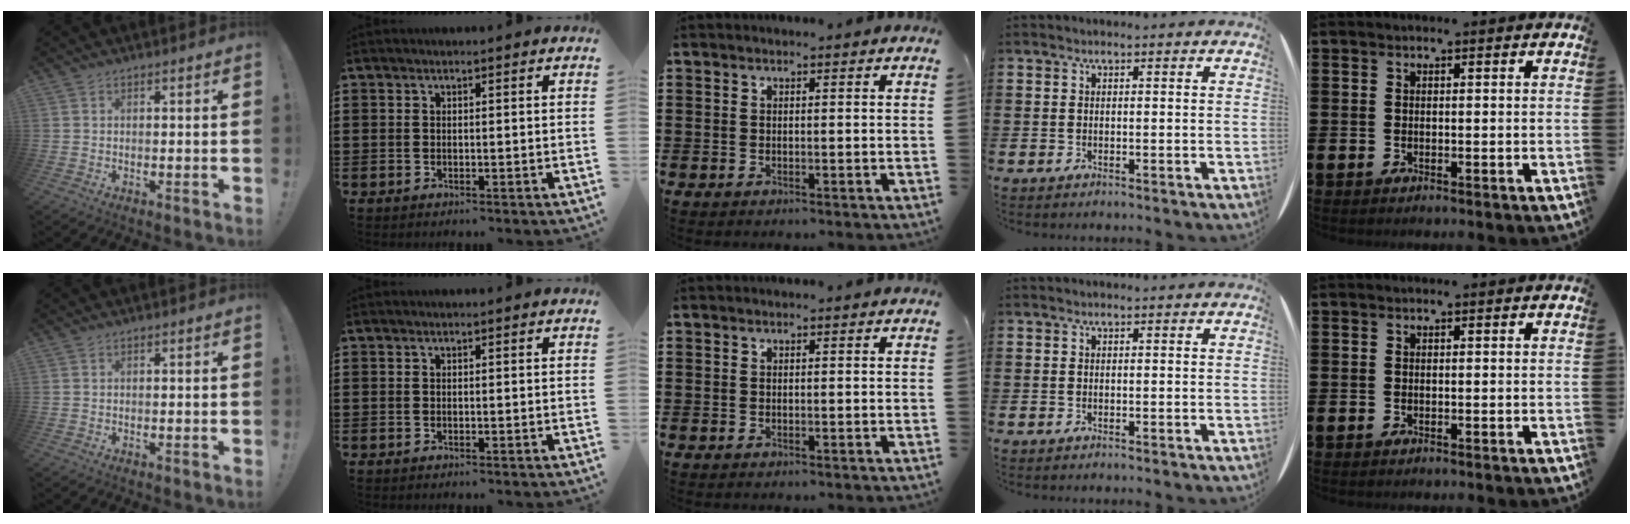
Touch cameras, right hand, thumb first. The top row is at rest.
{}